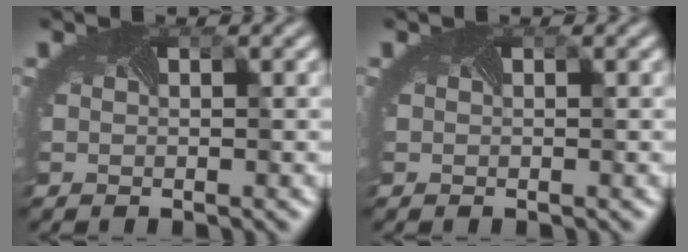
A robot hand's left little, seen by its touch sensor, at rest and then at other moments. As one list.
[{"total": 0.0}]